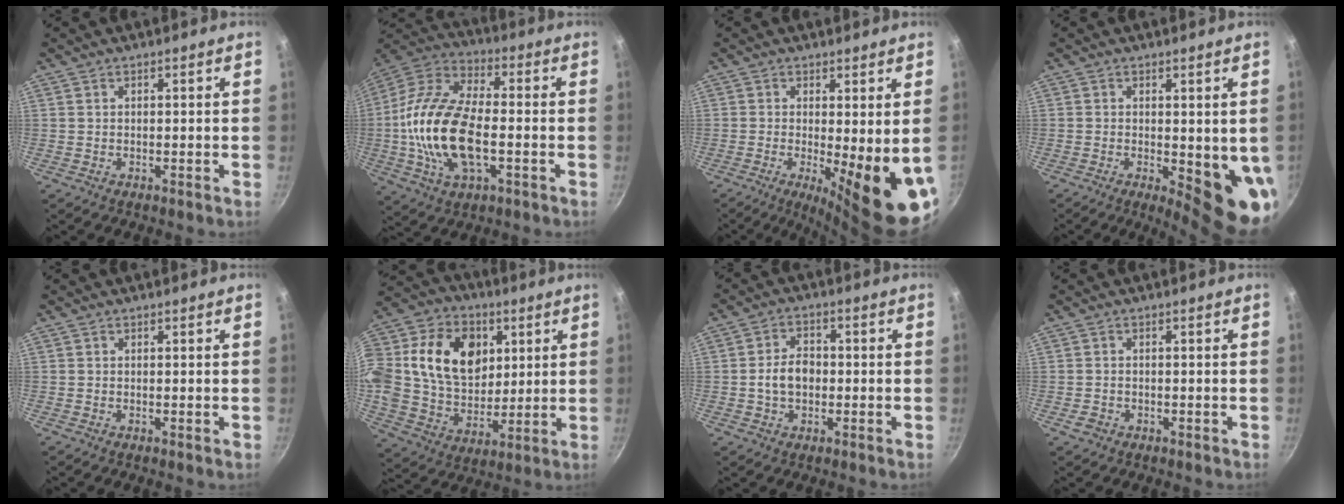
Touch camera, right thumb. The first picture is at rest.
{"total": 20.3, "force": [-2.8, 10.3, 17.2], "torque": [-0.333, 0.030, -0.065]}
{"total": 12.4, "force": [-1.8, 2.9, 12.0], "torque": [-0.140, -0.023, -0.018]}
{"total": 10.2, "force": [-1.2, 3.5, 9.5], "torque": [-0.097, -0.017, -0.008]}
{"total": 0.0}
{"total": 27.9, "force": [6.9, 20.6, 17.5], "torque": [-0.342, 0.021, 0.123]}
{"total": 5.9, "force": [-0.7, 4.2, 4.0], "torque": [-0.053, 0.017, -0.016]}
{"total": 1.7, "force": [-0.9, 1.3, 0.6], "torque": [-0.012, 0.009, -0.014]}